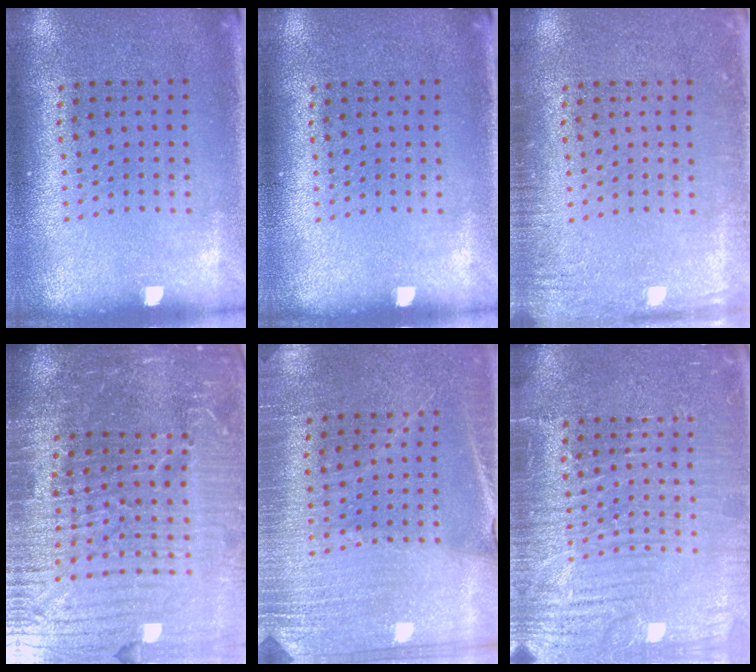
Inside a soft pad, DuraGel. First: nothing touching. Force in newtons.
{"total": 0.0}
{"total": 1.8, "press": 1.8, "slide": 0.2}
{"total": 7.1, "press": 6.2, "slide": 3.6}
{"total": 2.9, "press": 2.9, "slide": 0.2}
{"total": 6.0, "press": 6.0, "slide": 0.7}